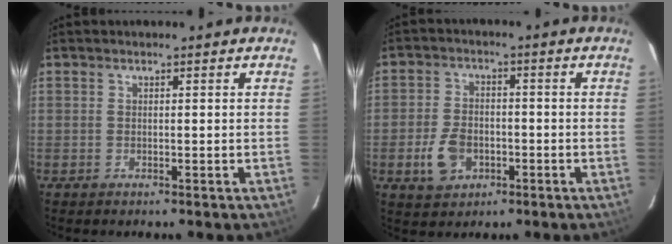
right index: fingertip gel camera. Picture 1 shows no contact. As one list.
[{"total": 7.4, "force": [-2.8, 5.2, 4.5], "torque": [-0.101, 0.006, -0.044]}]